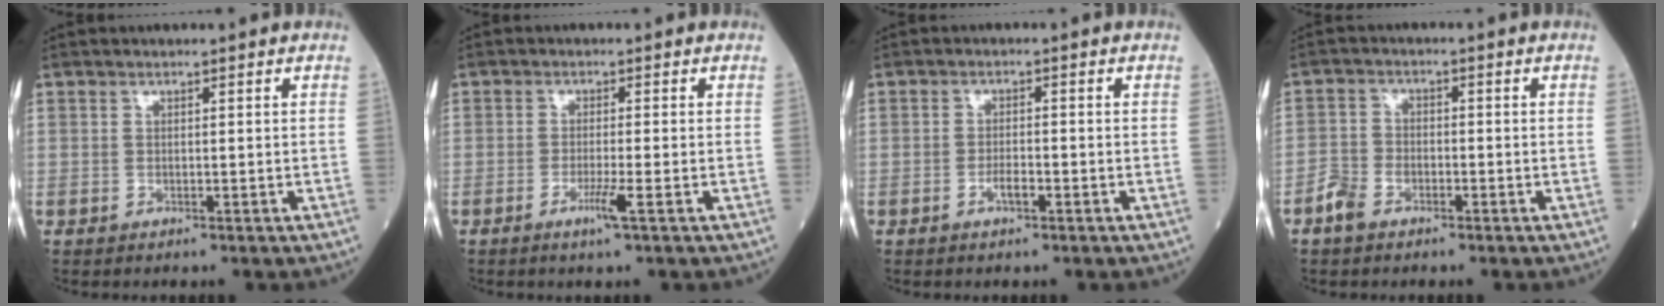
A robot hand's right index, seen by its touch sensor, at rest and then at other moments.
{"total": 2.8, "force": [-1.4, -0.5, 2.4], "torque": [-0.049, -0.007, -0.029]}
{"total": 2.1, "force": [-1.0, 0.5, 1.7], "torque": [-0.027, 0.003, -0.019]}
{"total": 3.7, "force": [-2.5, 2.2, 1.7], "torque": [-0.038, 0.006, -0.049]}